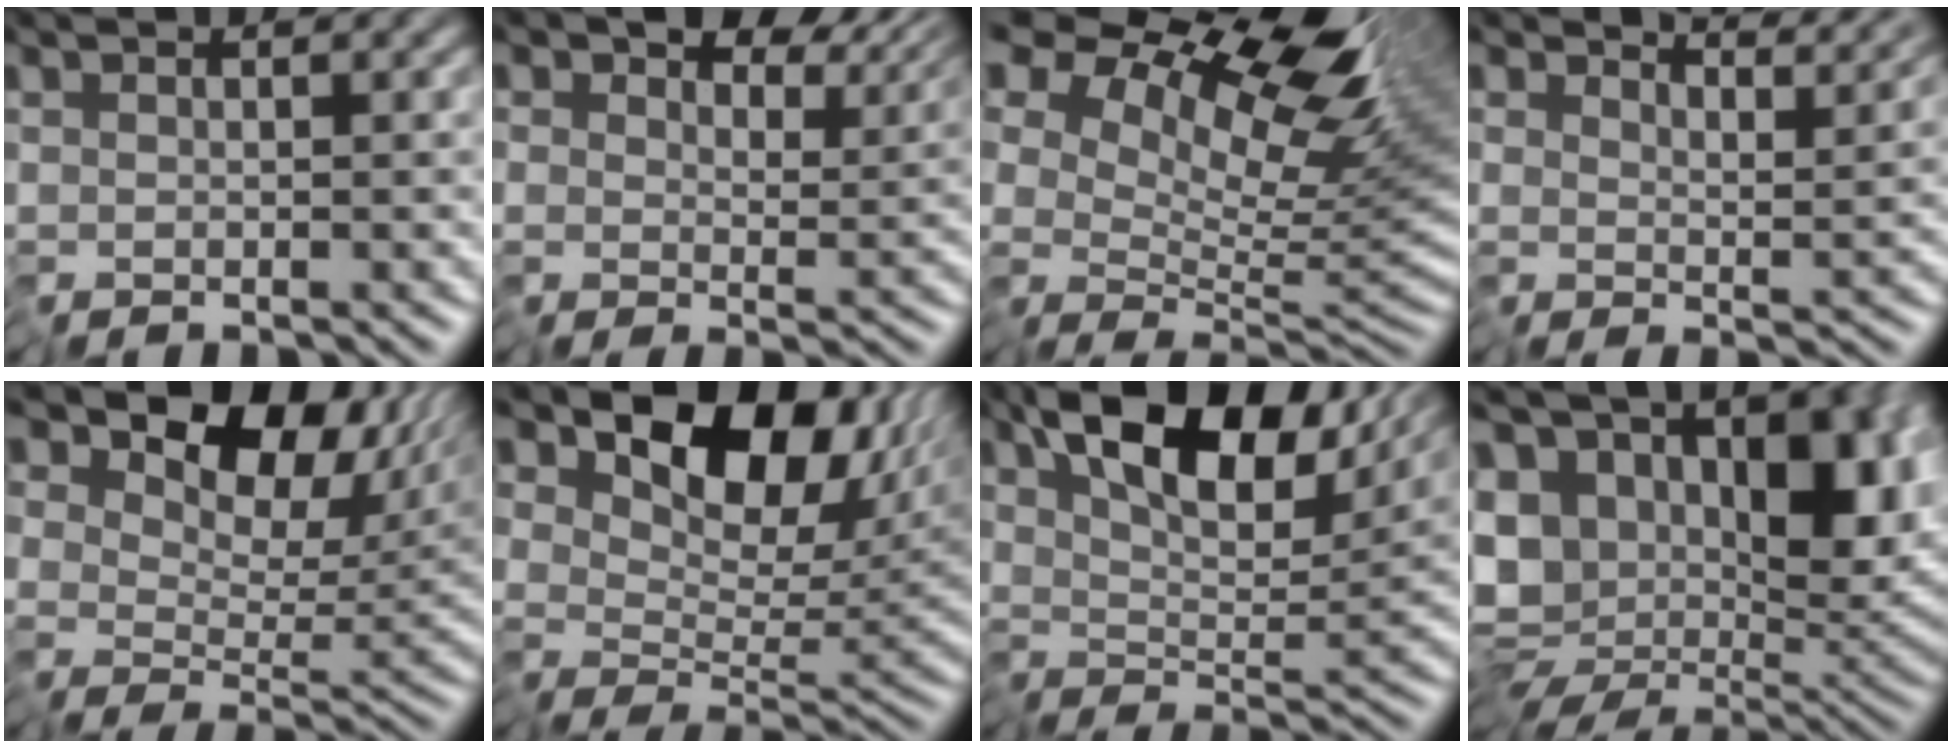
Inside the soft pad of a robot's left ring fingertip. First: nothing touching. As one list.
[{"total": 7.8, "force": [5.8, 3.8, 3.5], "torque": [-0.056, 0.004, 0.100]}, {"total": 13.8, "force": [8.8, 5.9, 8.8], "torque": [-0.153, 0.042, 0.148]}, {"total": 5.0, "force": [4.9, 0.0, 1.3], "torque": [-0.008, 0.016, 0.061]}, {"total": 9.9, "force": [5.4, 6.0, 5.7], "torque": [-0.074, 0.001, 0.089]}, {"total": 10.3, "force": [5.1, 6.0, 6.7], "torque": [-0.088, -0.004, 0.088]}, {"total": 10.8, "force": [6.4, 4.6, 7.3], "torque": [-0.115, 0.012, 0.109]}, {"total": 18.2, "force": [2.9, 12.5, 12.9], "torque": [-0.211, -0.022, 0.090]}]